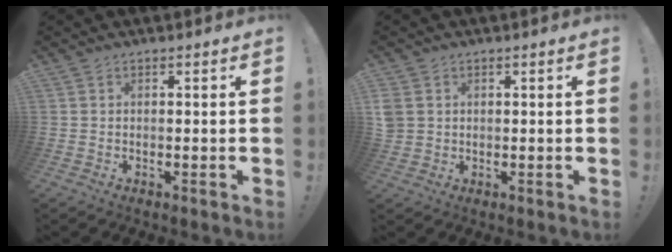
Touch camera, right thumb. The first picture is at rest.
{"total": 3.6, "force": [1.2, 3.1, 1.5], "torque": [-0.033, 0.001, 0.025]}